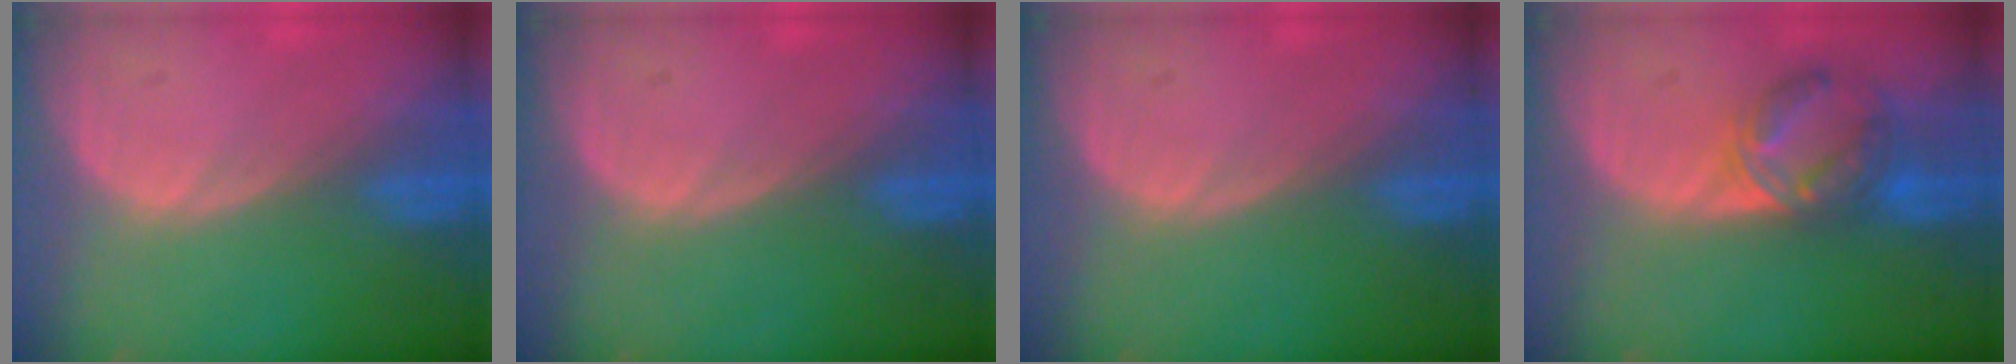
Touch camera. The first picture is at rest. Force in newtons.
{"total": 0.0}
{"total": 0.0}
{"total": 6.9, "press": 6.3, "slide": 2.8}